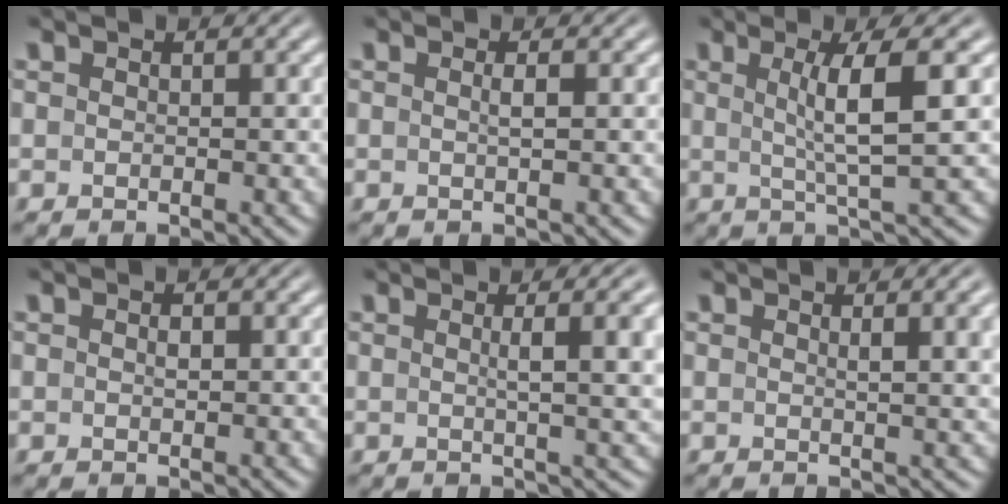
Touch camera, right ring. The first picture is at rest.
{"total": 0.9, "force": [-0.1, -0.5, 0.8], "torque": [-0.016, -0.003, 0.000]}
{"total": 4.4, "force": [0.8, -0.5, 4.3], "torque": [-0.066, -0.002, 0.019]}
{"total": 0.5, "force": [0.0, 0.2, 0.5], "torque": [-0.014, -0.006, 0.004]}
{"total": 3.5, "force": [0.8, -0.4, 3.4], "torque": [-0.039, 0.004, 0.011]}
{"total": 2.0, "force": [0.8, -0.5, 1.8], "torque": [-0.022, -0.004, 0.016]}